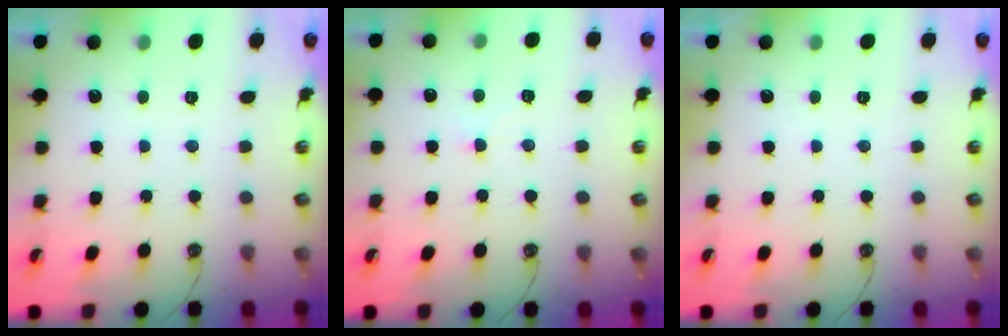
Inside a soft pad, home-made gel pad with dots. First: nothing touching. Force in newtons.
{"total": 1.0, "press": 1.0, "slide": 0.2}
{"total": 0.0}